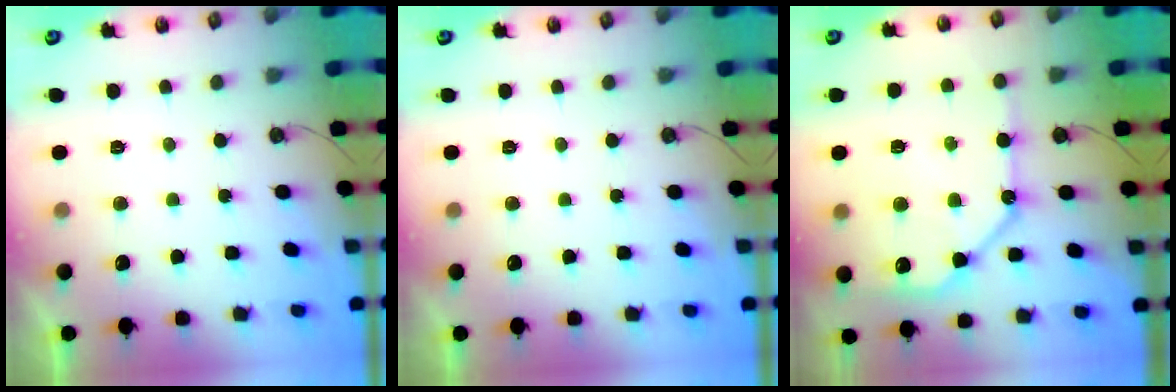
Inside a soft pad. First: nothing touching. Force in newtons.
{"total": 0.0}
{"total": 15.5, "press": 15.4, "slide": 1.9}